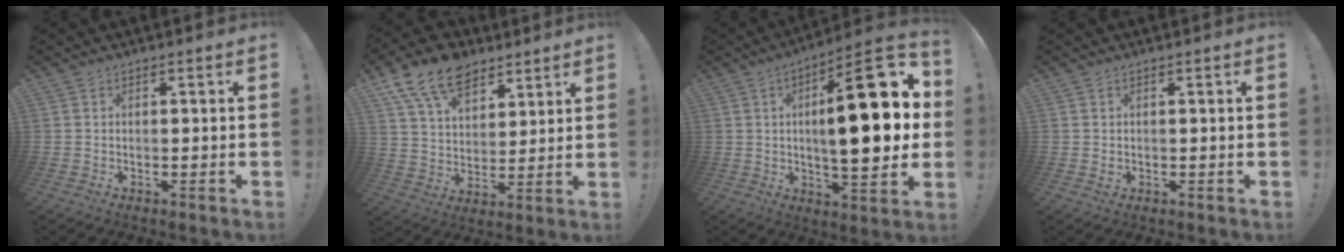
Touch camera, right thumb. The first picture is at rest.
{"total": 15.6, "force": [9.8, 9.6, 7.5], "torque": [-0.127, -0.053, 0.183]}
{"total": 25.3, "force": [3.0, 8.6, 23.6], "torque": [-0.344, -0.010, 0.037]}
{"total": 0.9, "force": [0.4, 0.7, 0.3], "torque": [0.010, -0.005, 0.004]}